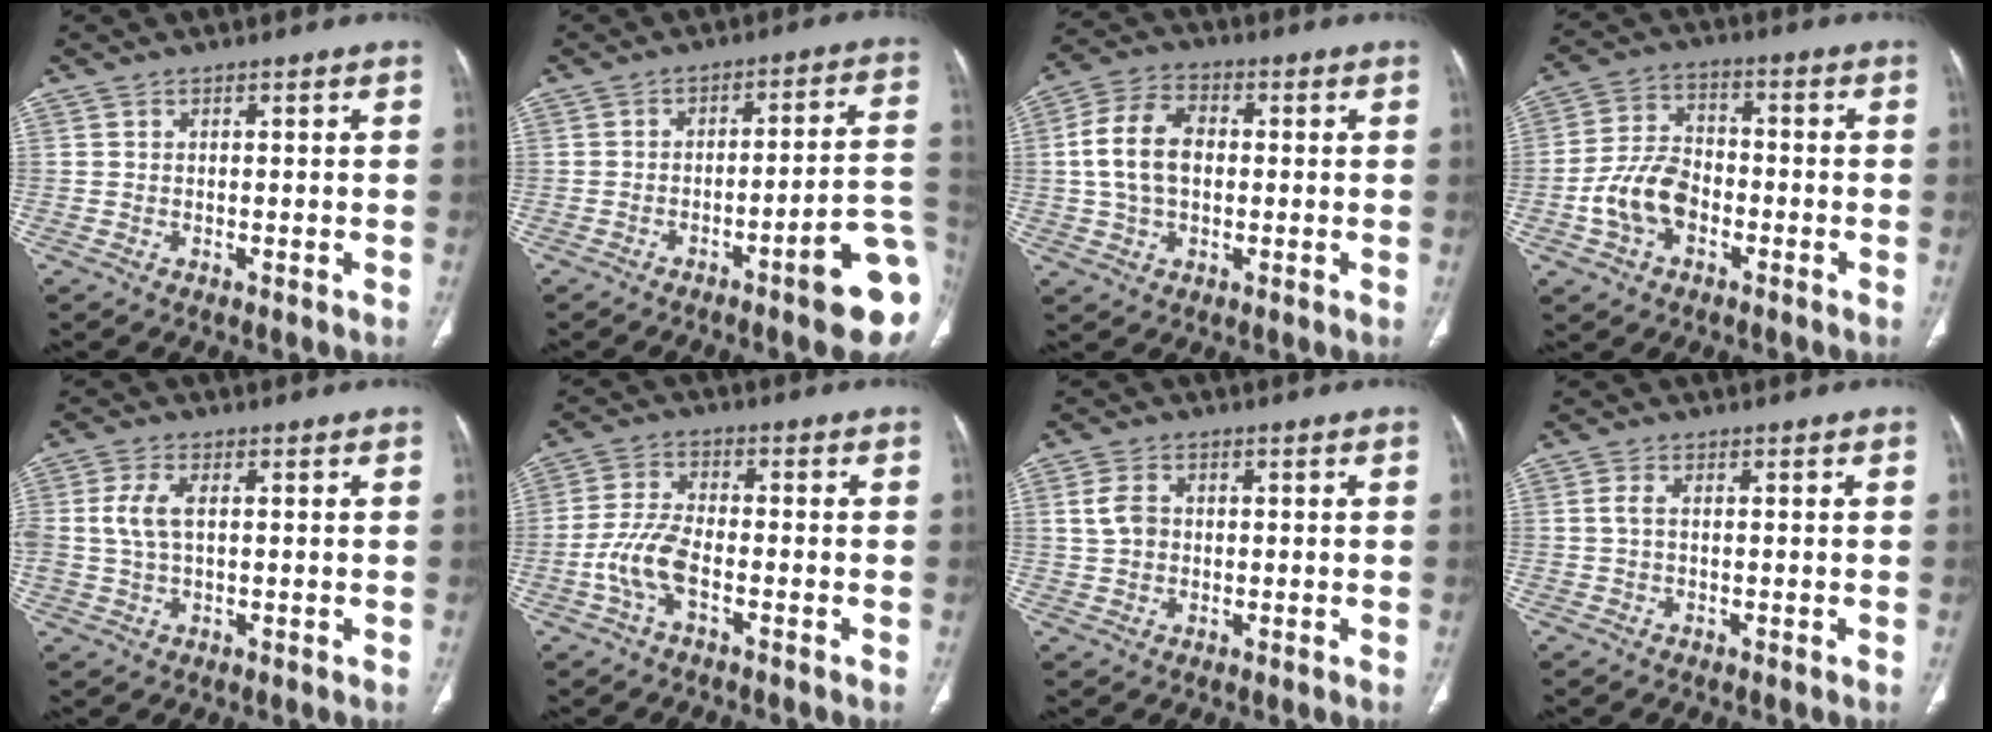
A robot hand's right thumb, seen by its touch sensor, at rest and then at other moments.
{"total": 13.9, "force": [-5.6, 2.0, 12.6], "torque": [-0.124, 0.035, -0.073]}
{"total": 10.8, "force": [0.5, 7.2, 8.1], "torque": [-0.153, 0.022, 0.006]}
{"total": 10.1, "force": [-3.3, 6.9, 6.6], "torque": [-0.119, 0.031, -0.063]}
{"total": 5.5, "force": [0.7, 3.0, 4.6], "torque": [-0.114, 0.006, 0.011]}
{"total": 7.1, "force": [-2.7, 3.1, 5.8], "torque": [-0.133, 0.020, -0.055]}
{"total": 4.3, "force": [0.6, 3.3, 2.7], "torque": [-0.050, 0.006, 0.010]}
{"total": 1.6, "force": [0.1, 0.7, 1.4], "torque": [-0.035, 0.000, 0.001]}